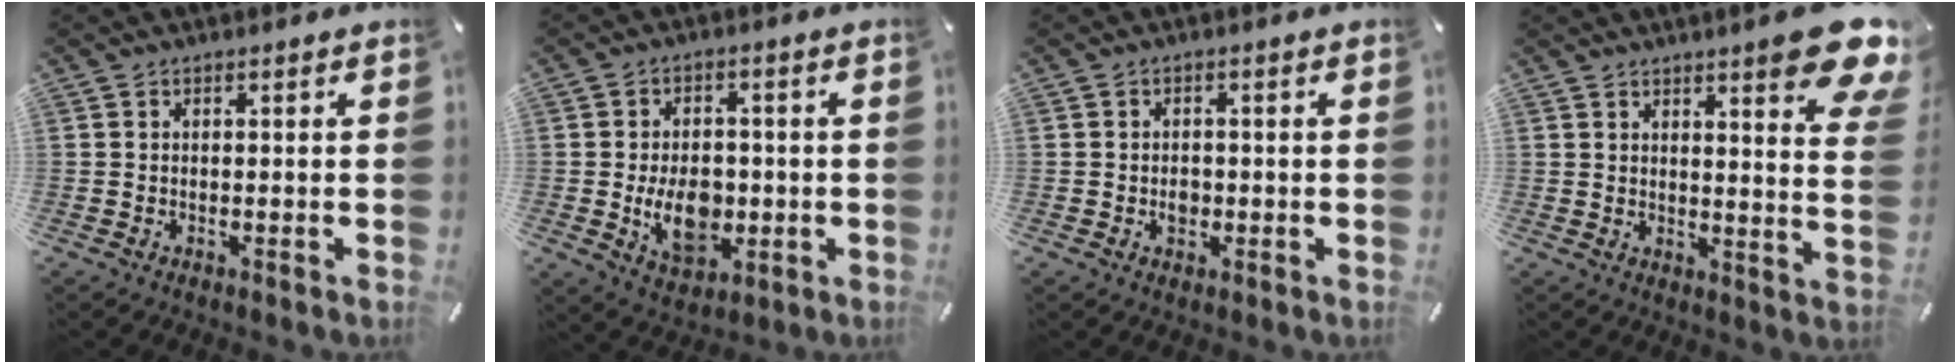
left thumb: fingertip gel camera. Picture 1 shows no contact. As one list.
[{"total": 10.0, "force": [-1.6, 7.0, 7.0], "torque": [-0.128, -0.003, -0.027]}, {"total": 2.3, "force": [-0.5, 1.8, 1.3], "torque": [-0.028, 0.001, -0.008]}, {"total": 13.2, "force": [8.4, 2.6, 9.8], "torque": [-0.132, -0.065, 0.138]}]